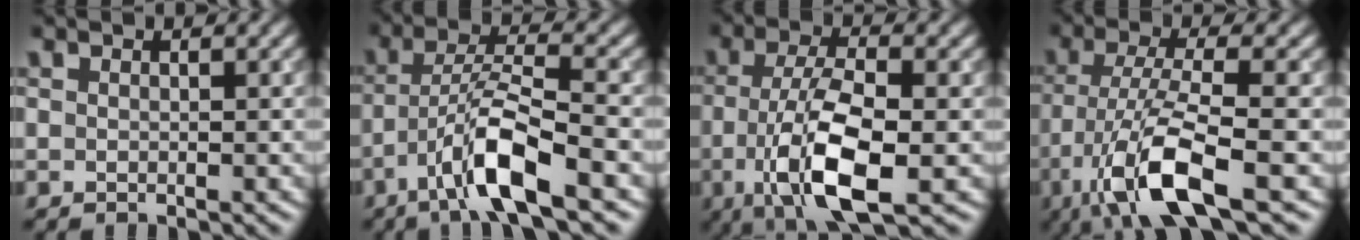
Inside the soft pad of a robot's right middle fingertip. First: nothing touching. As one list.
[{"total": 7.2, "force": [-3.9, 1.3, 5.9], "torque": [-0.110, 0.008, -0.077]}, {"total": 9.2, "force": [-2.7, 3.2, 8.2], "torque": [-0.160, -0.006, -0.048]}, {"total": 8.9, "force": [-4.6, 2.2, 7.3], "torque": [-0.144, -0.002, -0.093]}]